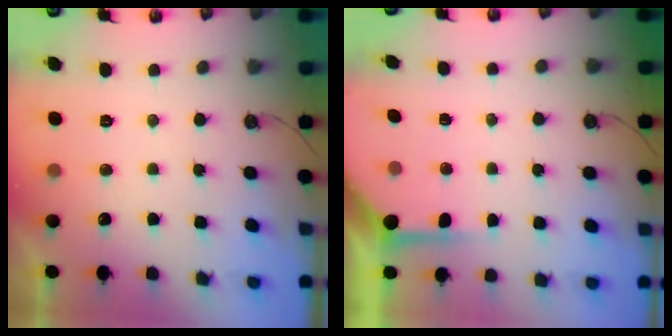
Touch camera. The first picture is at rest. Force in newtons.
{"total": 5.7, "press": 5.6, "slide": 0.5}